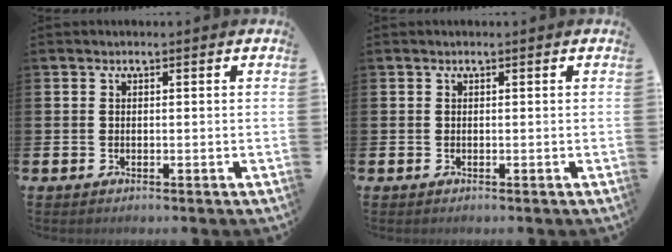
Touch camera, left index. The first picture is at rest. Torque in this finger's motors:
{"motor_torque": [0.00, 0.02, 0.00, 0.00]}